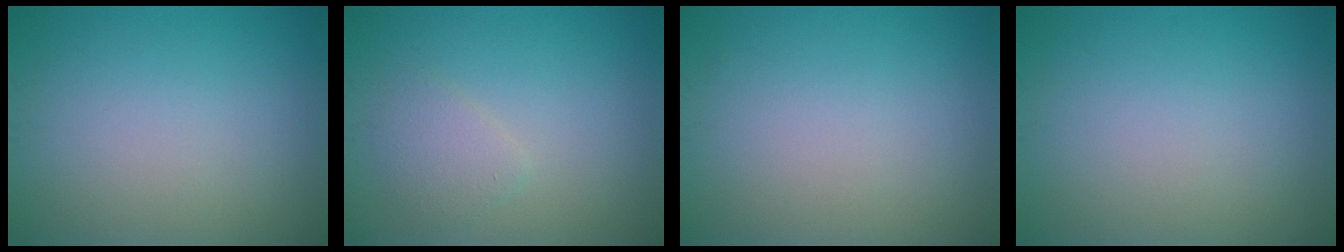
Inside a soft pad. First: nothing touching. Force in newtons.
{"total": 1.8, "press": 1.8, "slide": 0.2}
{"total": 0.0}
{"total": 0.0}